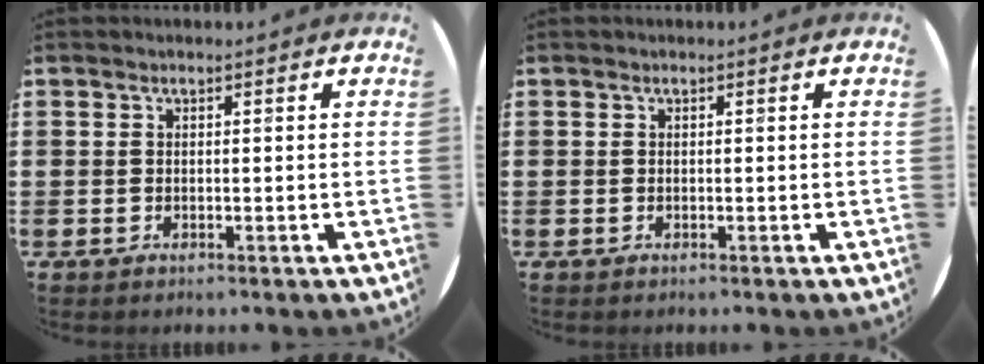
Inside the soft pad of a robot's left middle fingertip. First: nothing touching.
{"total": 0.0}